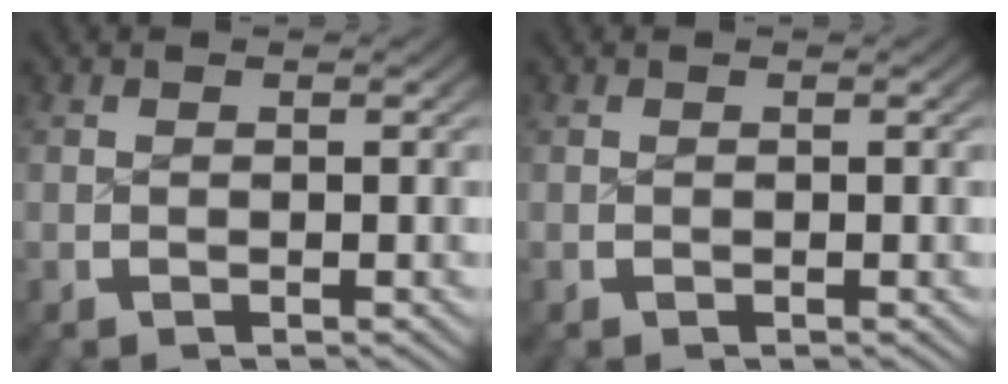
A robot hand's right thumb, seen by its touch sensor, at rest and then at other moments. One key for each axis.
{"total": 0.0}